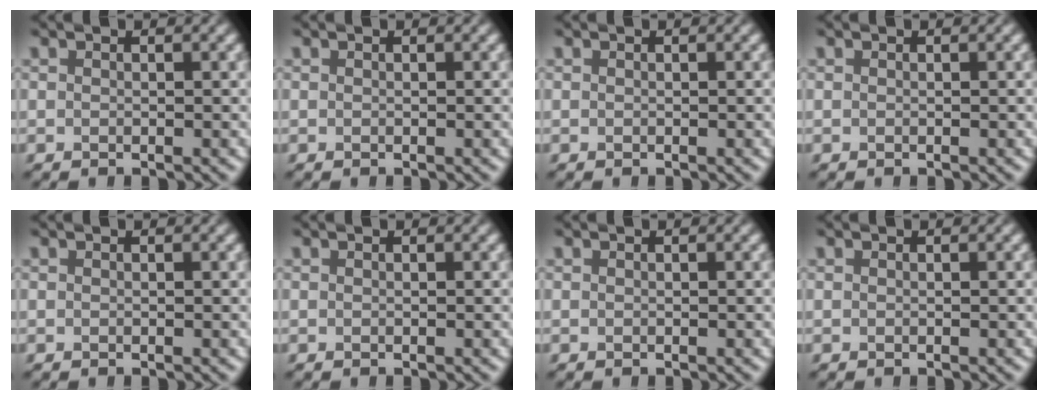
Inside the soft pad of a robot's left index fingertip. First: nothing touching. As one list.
[{"total": 0.0}, {"total": 0.0}, {"total": 0.0}, {"total": 0.0}, {"total": 0.0}, {"total": 0.0}, {"total": 0.0}]